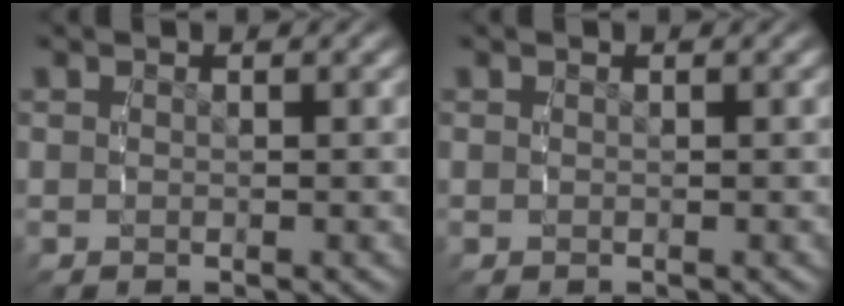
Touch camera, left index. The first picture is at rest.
{"total": 0.0}